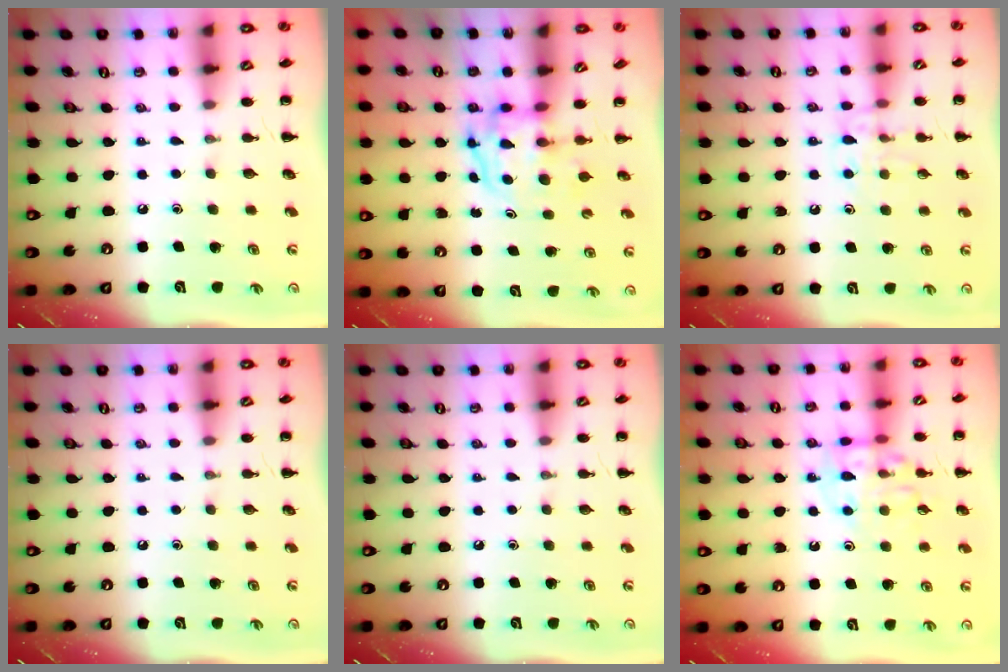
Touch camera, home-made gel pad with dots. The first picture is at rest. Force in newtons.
{"total": 3.9, "press": 3.9, "slide": 0.6}
{"total": 9.2, "press": 9.1, "slide": 1.4}
{"total": 0.0}
{"total": 0.0}
{"total": 11.9, "press": 11.8, "slide": 1.2}